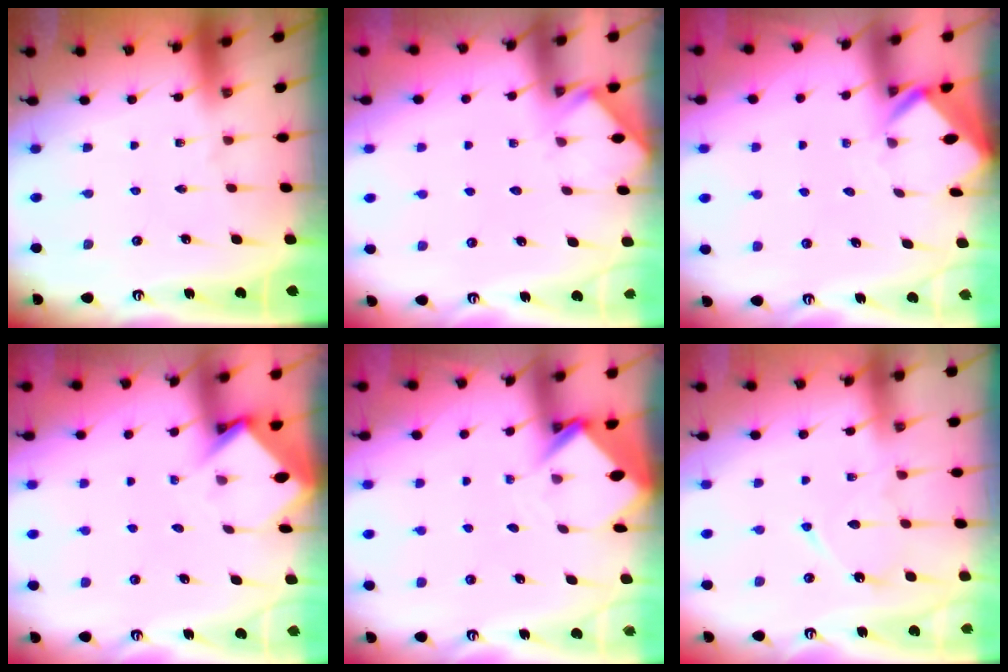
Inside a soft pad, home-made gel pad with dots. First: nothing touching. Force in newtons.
{"total": 3.8, "press": 3.7, "slide": 0.5}
{"total": 2.8, "press": 2.8, "slide": 0.2}
{"total": 3.8, "press": 3.8, "slide": 0.2}
{"total": 3.7, "press": 3.7, "slide": 0.2}
{"total": 9.5, "press": 9.4, "slide": 0.9}